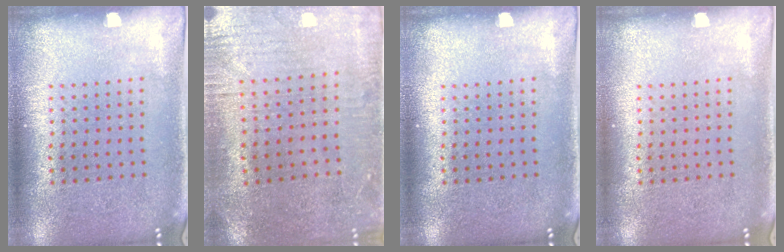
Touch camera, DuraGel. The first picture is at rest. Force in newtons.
{"total": 0.7, "press": 0.5, "slide": 0.5}
{"total": 0.0}
{"total": 0.0}